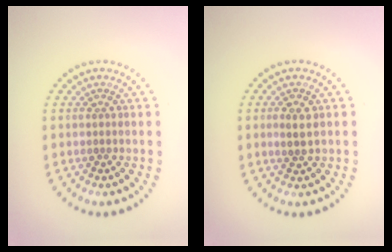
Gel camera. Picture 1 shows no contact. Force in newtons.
{"total": 1.8, "press": 1.8, "slide": 0.4}